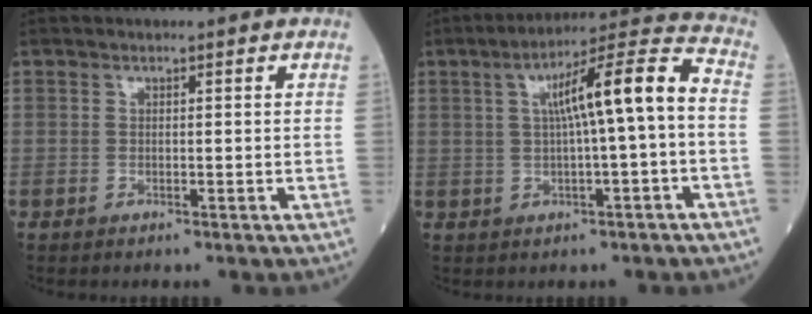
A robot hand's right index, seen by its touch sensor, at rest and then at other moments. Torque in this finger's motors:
{"motor_torque": [1.24, -0.26, 0.67, 0.20]}